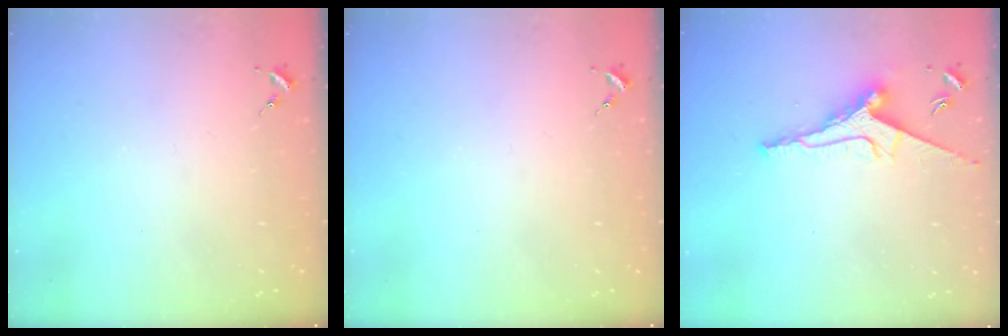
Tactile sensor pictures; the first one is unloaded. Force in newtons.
{"total": 0.0}
{"total": 9.9, "press": 9.9, "slide": 0.4}